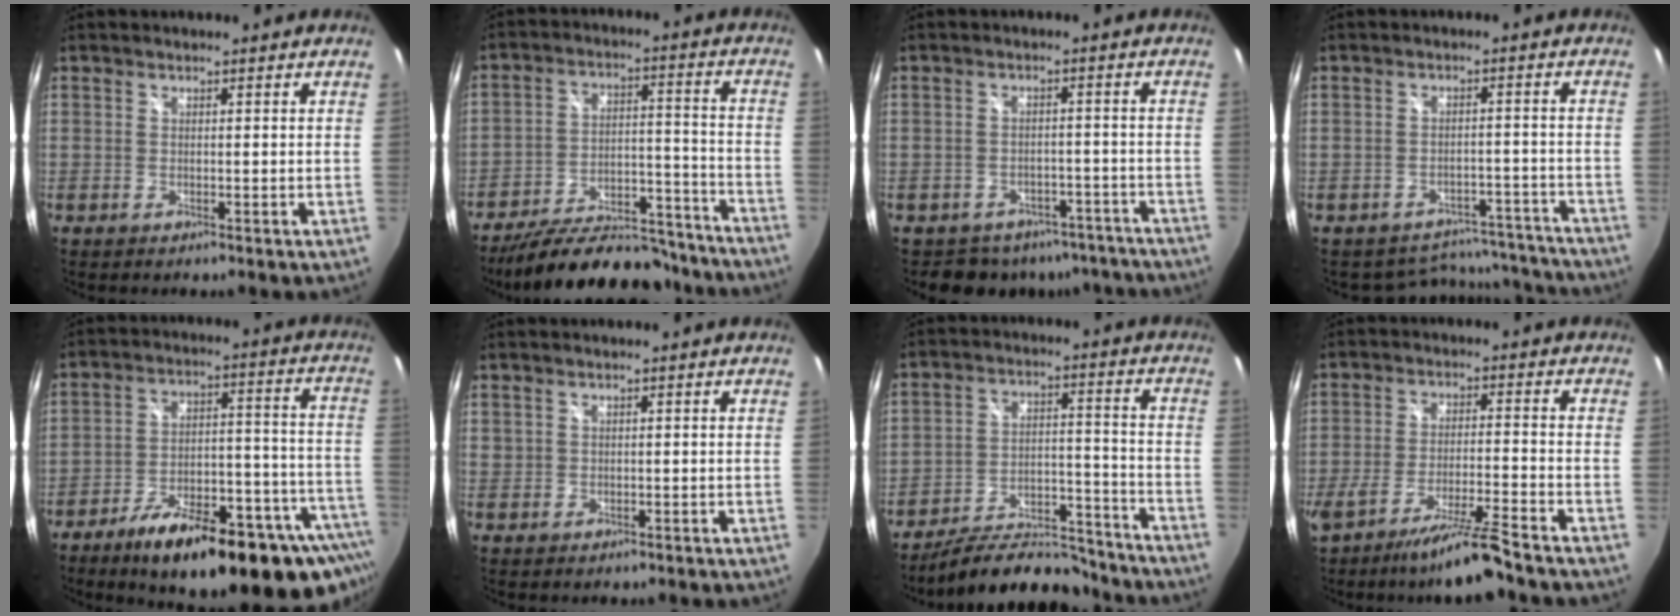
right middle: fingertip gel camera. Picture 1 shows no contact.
{"total": 20.7, "force": [-17.6, 7.2, 8.0], "torque": [-0.144, 0.021, -0.231]}
{"total": 10.7, "force": [-8.6, 5.8, 2.2], "torque": [-0.044, 0.014, -0.096]}
{"total": 12.7, "force": [-11.5, 5.1, 1.5], "torque": [-0.027, 0.035, -0.130]}
{"total": 28.0, "force": [-19.0, 8.7, 18.6], "torque": [-0.254, -0.017, -0.256]}
{"total": 1.0, "force": [0.4, 0.9, 0.2], "torque": [0.001, 0.000, 0.007]}
{"total": 14.2, "force": [-12.9, 4.4, 3.9], "torque": [-0.072, 0.025, -0.181]}
{"total": 9.5, "force": [-7.9, -1.1, 5.2], "torque": [-0.103, -0.018, -0.135]}